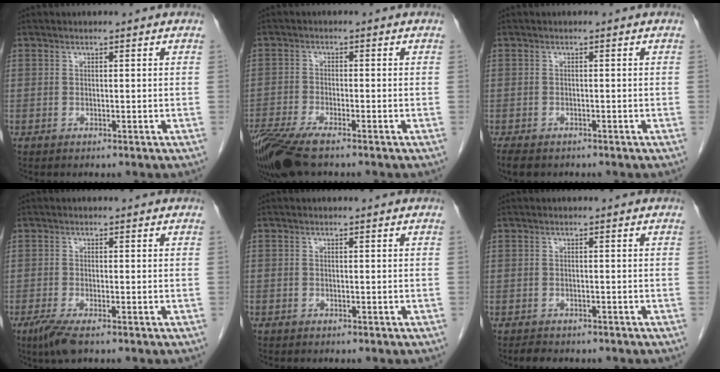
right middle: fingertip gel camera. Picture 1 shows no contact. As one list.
[{"total": 9.4, "force": [-7.0, 1.9, 6.0], "torque": [-0.115, -0.020, -0.126]}, {"total": 4.7, "force": [-3.7, 2.0, 2.1], "torque": [-0.036, -0.011, -0.055]}, {"total": 4.0, "force": [-2.7, 0.7, 2.9], "torque": [-0.061, -0.011, -0.050]}, {"total": 0.8, "force": [-0.6, 0.5, 0.1], "torque": [-0.010, 0.002, -0.011]}, {"total": 3.4, "force": [-2.9, 1.4, 1.1], "torque": [-0.026, -0.005, -0.037]}]